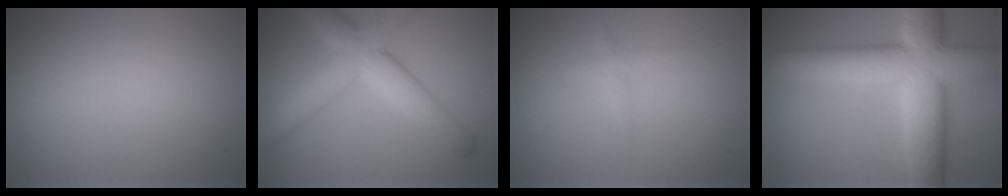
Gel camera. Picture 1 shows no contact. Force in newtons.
{"total": 6.2, "press": 6.2, "slide": 0.5}
{"total": 0.8, "press": 0.8, "slide": 0.1}
{"total": 12.1, "press": 12.0, "slide": 0.8}